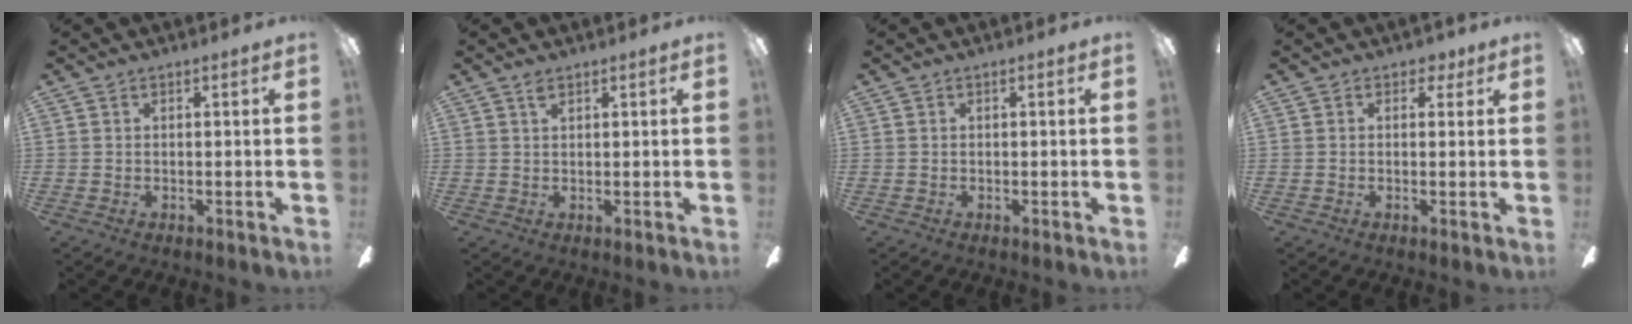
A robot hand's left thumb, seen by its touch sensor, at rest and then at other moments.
{"total": 1.6, "force": [1.2, 0.5, 0.9], "torque": [-0.021, 0.002, 0.022]}
{"total": 0.0}
{"total": 2.5, "force": [1.1, 2.0, 1.0], "torque": [0.004, -0.001, 0.016]}